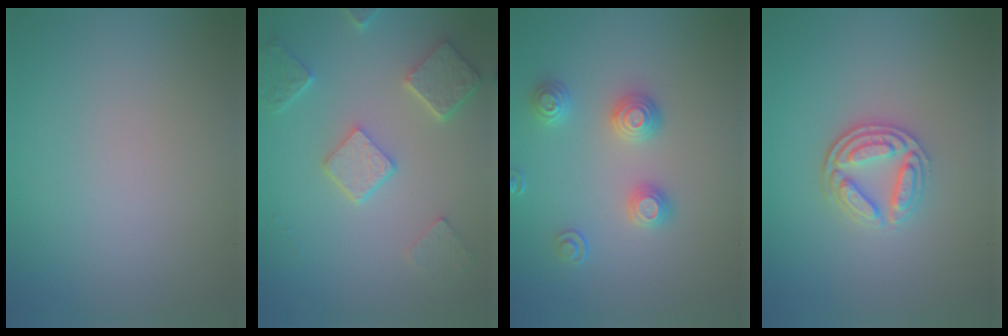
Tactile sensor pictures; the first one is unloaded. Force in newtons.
{"total": 5.0, "press": 4.0, "slide": 3.1}
{"total": 2.9, "press": 2.7, "slide": 1.1}
{"total": 3.6, "press": 3.1, "slide": 1.8}